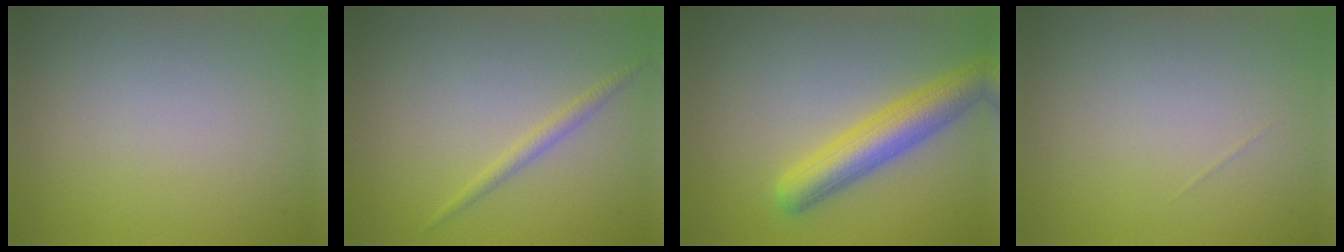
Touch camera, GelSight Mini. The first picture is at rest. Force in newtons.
{"total": 1.3, "press": 1.3, "slide": 0.1}
{"total": 5.1, "press": 5.1, "slide": 0.2}
{"total": 0.0}